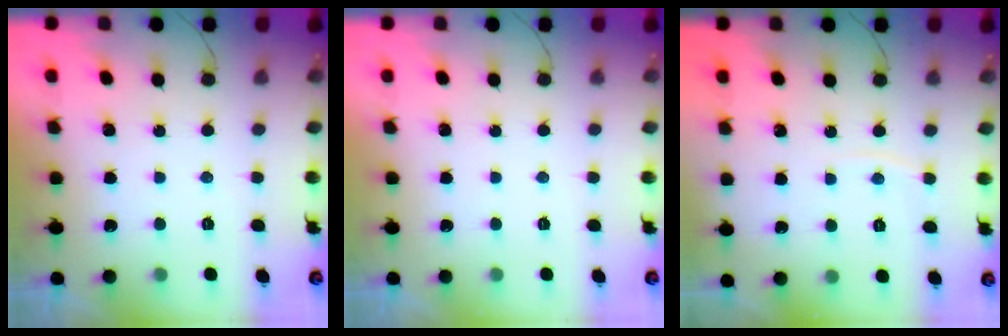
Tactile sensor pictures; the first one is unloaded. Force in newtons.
{"total": 0.0}
{"total": 2.7, "press": 2.7, "slide": 0.3}